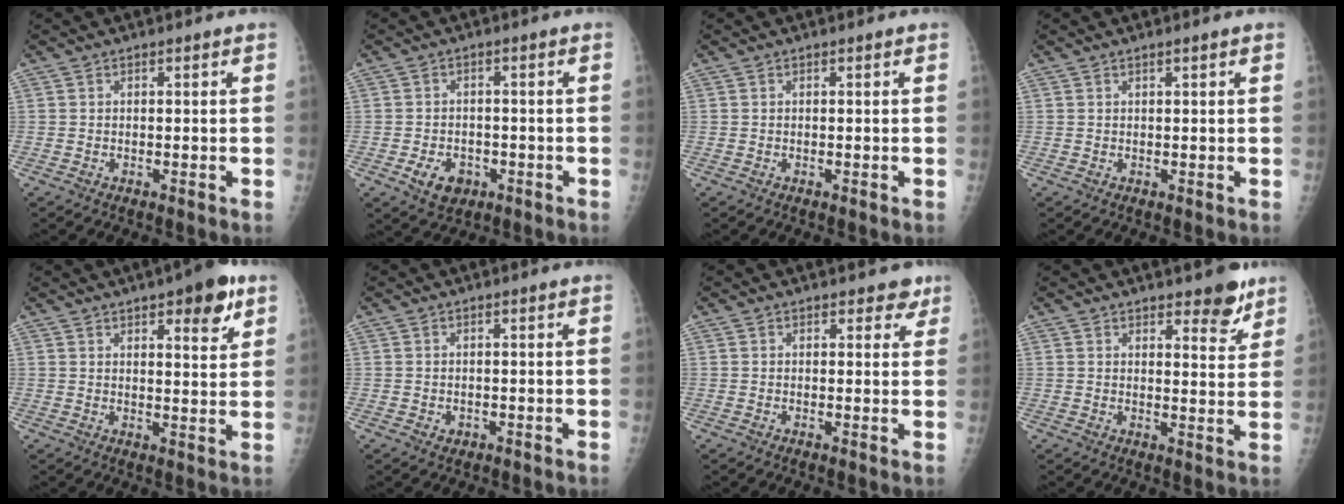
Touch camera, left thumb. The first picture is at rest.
{"total": 5.4, "force": [-2.3, 3.9, 3.0], "torque": [-0.039, 0.012, -0.030]}
{"total": 0.0}
{"total": 1.1, "force": [0.6, 0.0, 0.9], "torque": [-0.017, 0.002, 0.009]}
{"total": 9.1, "force": [5.1, 2.9, 7.0], "torque": [-0.074, -0.022, 0.065]}
{"total": 1.0, "force": [-0.2, 0.9, 0.5], "torque": [-0.002, 0.001, 0.000]}
{"total": 3.0, "force": [2.2, 1.7, 1.1], "torque": [0.018, -0.008, 0.022]}
{"total": 6.1, "force": [4.4, 2.3, 3.6], "torque": [-0.022, -0.029, 0.057]}